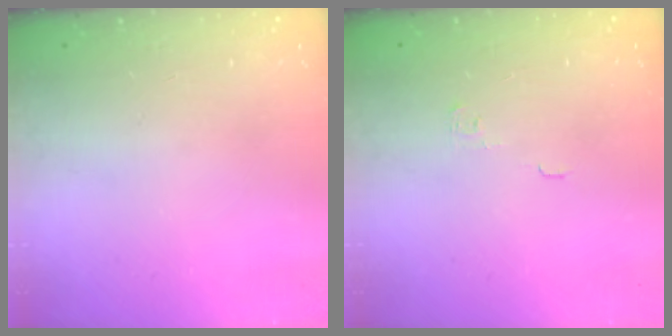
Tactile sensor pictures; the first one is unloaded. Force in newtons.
{"total": 2.3, "press": 2.3, "slide": 0.3}